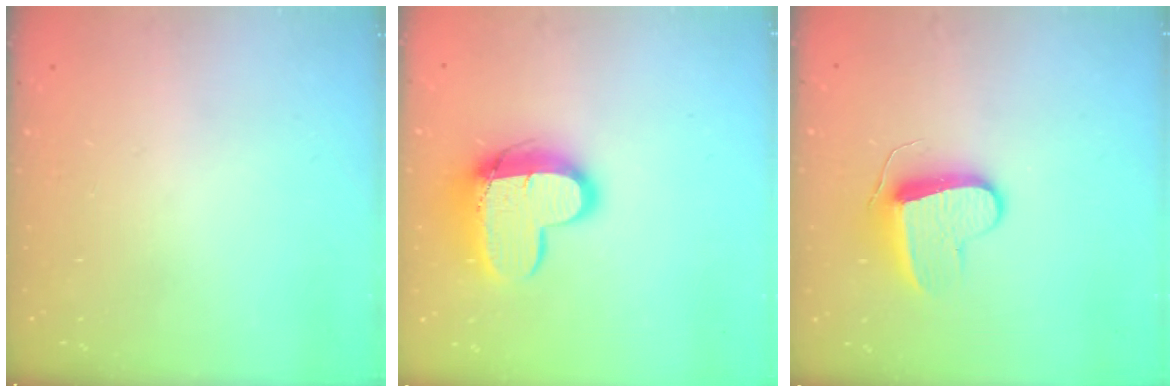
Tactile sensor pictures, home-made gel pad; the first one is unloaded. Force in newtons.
{"total": 13.7, "press": 13.6, "slide": 1.3}
{"total": 9.3, "press": 9.3, "slide": 0.5}